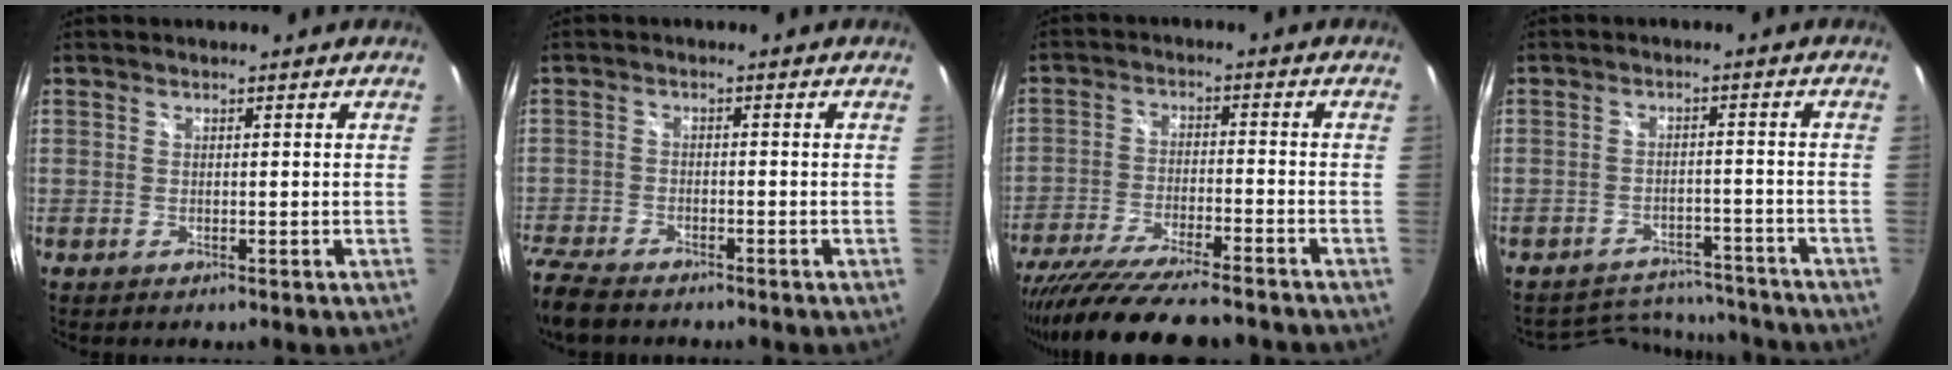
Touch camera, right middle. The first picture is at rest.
{"total": 7.7, "force": [-6.6, 2.1, 3.3], "torque": [-0.102, -0.027, -0.132]}
{"total": 17.7, "force": [-15.3, 1.9, 8.8], "torque": [-0.172, -0.043, -0.250]}
{"total": 11.1, "force": [-10.4, 3.4, 1.7], "torque": [-0.045, 0.024, -0.136]}